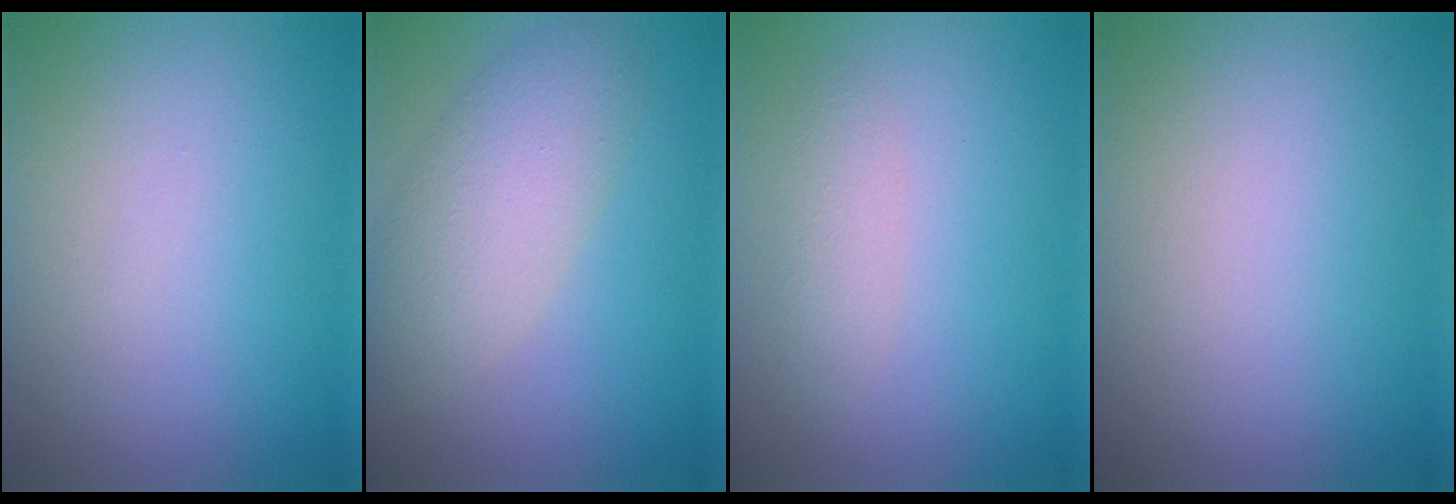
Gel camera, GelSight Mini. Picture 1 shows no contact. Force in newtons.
{"total": 5.0, "press": 5.0, "slide": 0.3}
{"total": 1.5, "press": 1.5, "slide": 0.1}
{"total": 0.0}